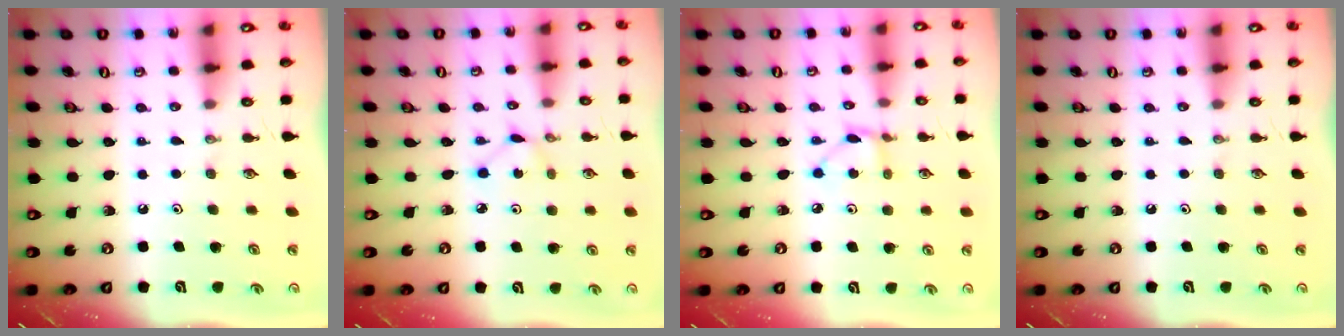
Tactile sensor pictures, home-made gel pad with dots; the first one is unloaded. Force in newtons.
{"total": 1.7, "press": 1.6, "slide": 0.2}
{"total": 4.0, "press": 4.0, "slide": 0.5}
{"total": 0.0}